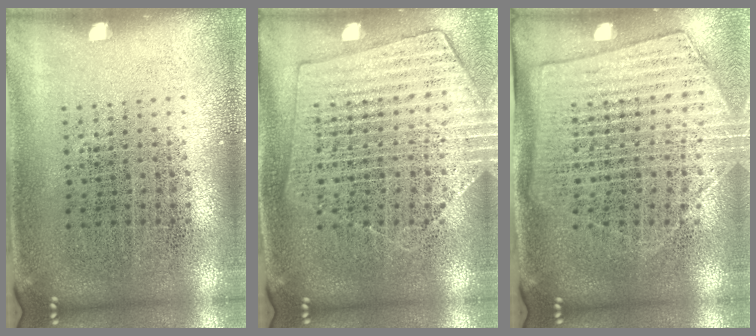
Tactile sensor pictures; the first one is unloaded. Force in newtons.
{"total": 1.5, "press": 1.5, "slide": 0.2}
{"total": 1.7, "press": 1.5, "slide": 0.8}